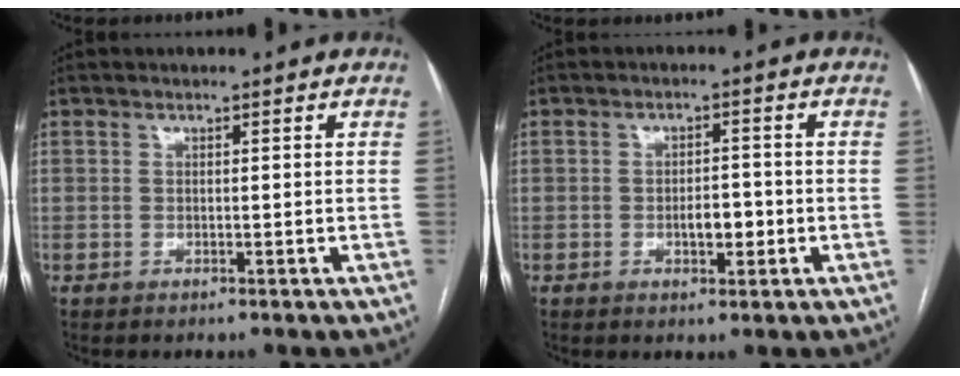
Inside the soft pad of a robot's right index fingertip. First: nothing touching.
{"total": 3.5, "force": [-1.0, 1.5, 3.0], "torque": [-0.046, 0.004, -0.012]}